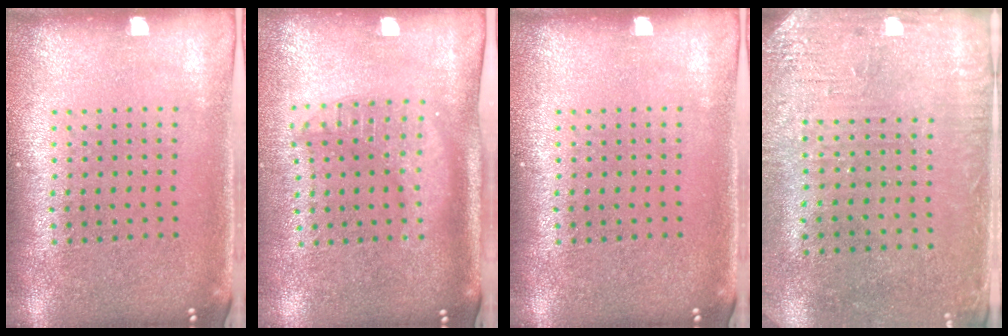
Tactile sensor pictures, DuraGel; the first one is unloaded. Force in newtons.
{"total": 1.8, "press": 1.4, "slide": 1.0}
{"total": 0.0}
{"total": 3.2, "press": 2.6, "slide": 1.8}